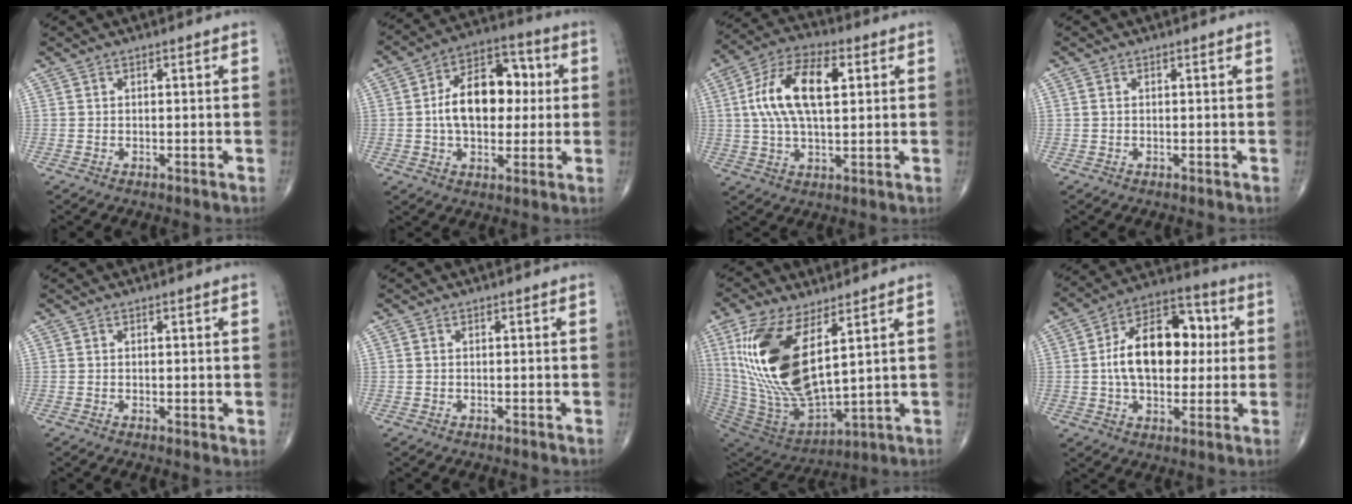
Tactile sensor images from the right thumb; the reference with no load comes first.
{"total": 15.4, "force": [1.0, 9.7, 11.9], "torque": [-0.155, 0.028, 0.008]}
{"total": 15.0, "force": [3.1, 7.3, 12.8], "torque": [-0.240, 0.017, 0.053]}
{"total": 0.9, "force": [0.2, 0.5, 0.7], "torque": [-0.018, 0.005, 0.006]}
{"total": 1.1, "force": [0.3, 0.4, 0.9], "torque": [-0.013, -0.005, 0.004]}
{"total": 0.6, "force": [0.2, 0.4, 0.5], "torque": [-0.010, 0.006, 0.005]}
{"total": 22.5, "force": [7.1, 9.9, 18.9], "torque": [-0.385, -0.041, 0.149]}
{"total": 17.9, "force": [1.6, 11.1, 13.9], "torque": [-0.191, 0.026, 0.020]}